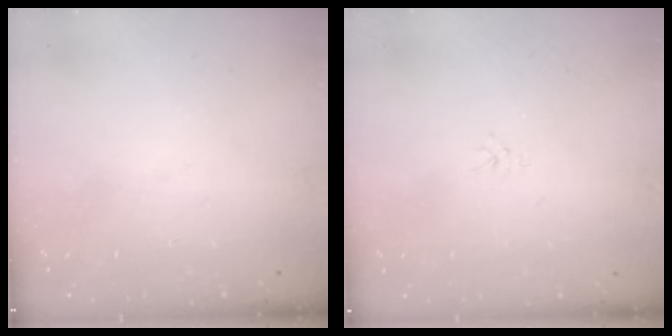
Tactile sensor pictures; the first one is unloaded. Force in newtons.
{"total": 1.5, "press": 1.5, "slide": 0.1}